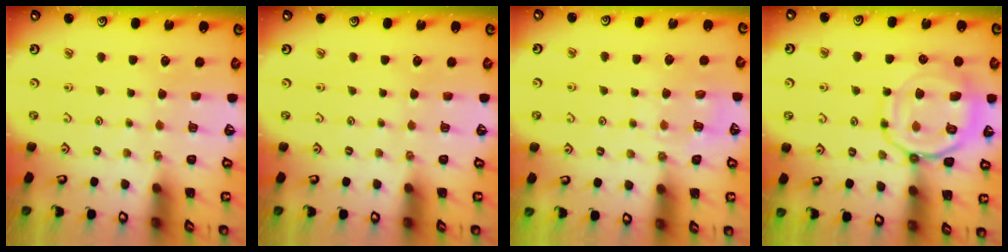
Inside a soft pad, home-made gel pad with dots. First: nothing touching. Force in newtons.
{"total": 0.0}
{"total": 7.8, "press": 7.8, "slide": 0.5}
{"total": 16.5, "press": 16.5, "slide": 1.7}